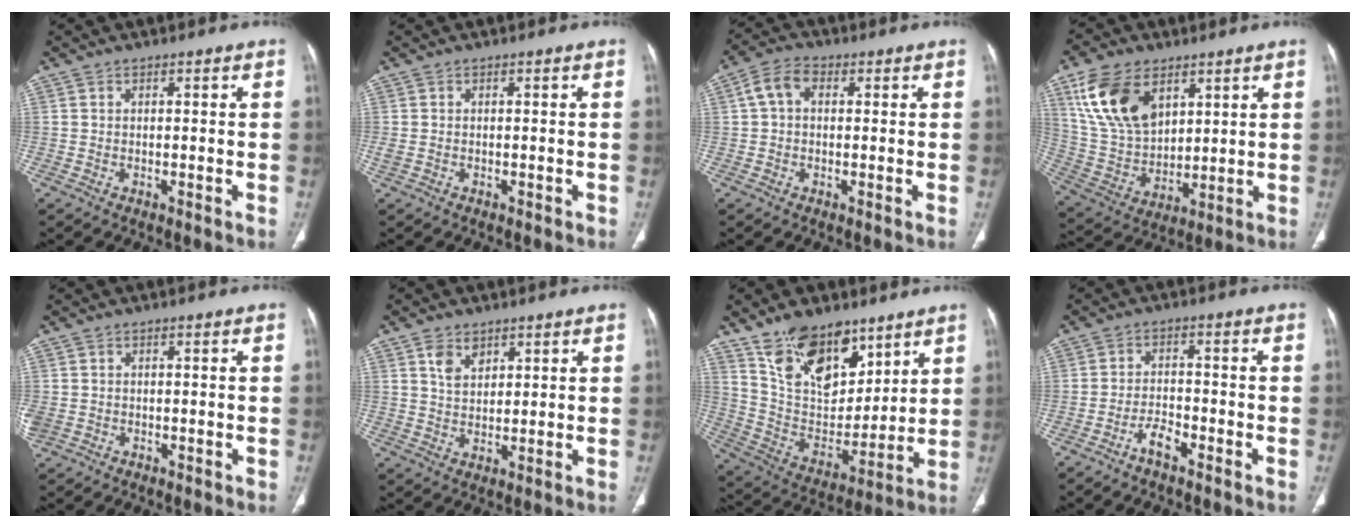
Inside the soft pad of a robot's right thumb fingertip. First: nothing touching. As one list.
[{"total": 1.3, "force": [-0.4, 0.9, 0.8], "torque": [-0.032, 0.007, -0.002]}, {"total": 5.1, "force": [0.9, 3.6, 3.5], "torque": [-0.064, 0.019, 0.011]}, {"total": 16.5, "force": [7.8, 10.0, 10.5], "torque": [-0.180, -0.027, 0.165]}, {"total": 2.8, "force": [-0.8, 2.4, 1.2], "torque": [-0.038, 0.009, -0.007]}, {"total": 4.4, "force": [2.5, 2.8, 2.3], "torque": [-0.027, -0.016, 0.050]}, {"total": 18.2, "force": [11.8, 9.8, 9.9], "torque": [-0.116, -0.066, 0.224]}, {"total": 3.7, "force": [-2.7, 1.3, 2.2], "torque": [-0.043, 0.021, -0.052]}]